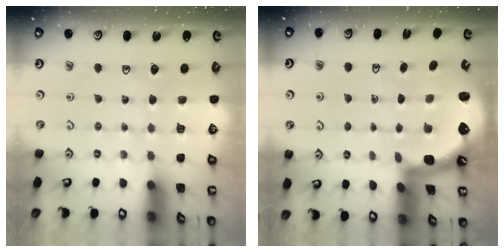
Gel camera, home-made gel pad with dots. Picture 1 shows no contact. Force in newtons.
{"total": 1.6, "press": 1.5, "slide": 0.6}